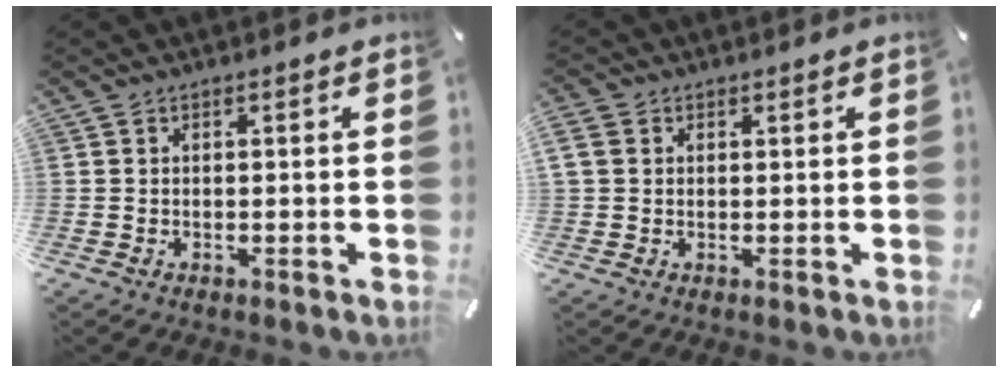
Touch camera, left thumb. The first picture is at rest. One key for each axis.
{"total": 2.7, "fx": 0.9, "fy": 2.3, "fz": 1.2, "tx": -0.027, "ty": 0.005, "tz": 0.017}